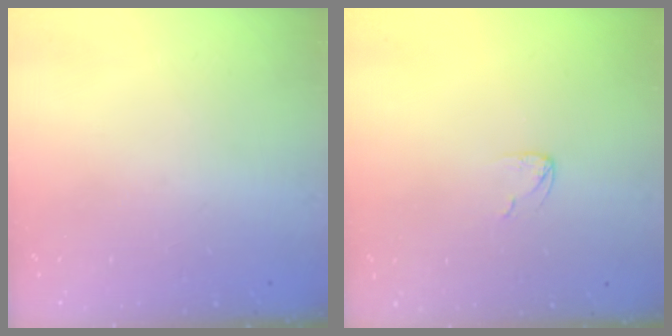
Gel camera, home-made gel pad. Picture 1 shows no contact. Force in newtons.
{"total": 2.7, "press": 2.7, "slide": 0.2}